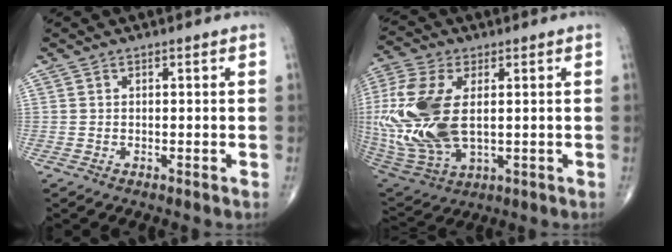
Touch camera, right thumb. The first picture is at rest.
{"total": 21.2, "force": [1.6, 11.7, 17.6], "torque": [-0.416, -0.019, 0.036]}